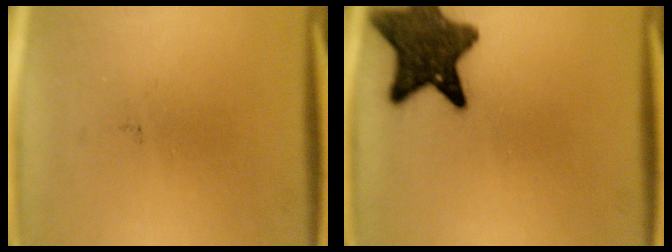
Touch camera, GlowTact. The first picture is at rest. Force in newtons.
{"total": 12.4}